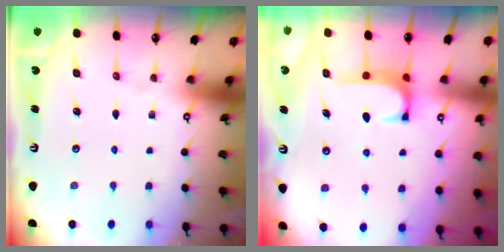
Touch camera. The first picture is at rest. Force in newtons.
{"total": 1.3, "press": 1.1, "slide": 0.6}